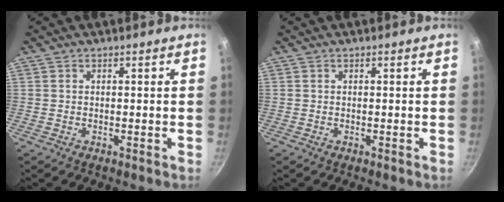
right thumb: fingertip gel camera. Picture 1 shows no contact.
{"total": 0.0}